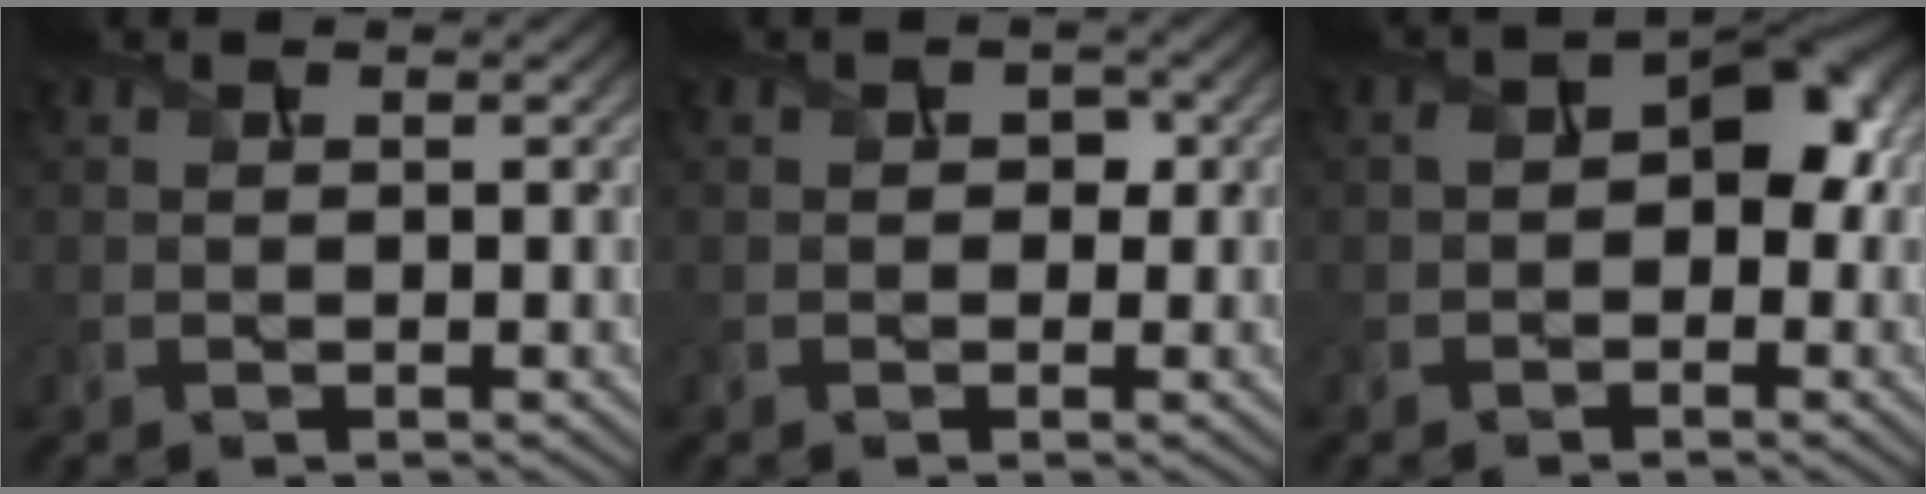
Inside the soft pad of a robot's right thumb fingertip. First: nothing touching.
{"total": 1.3, "force": [0.1, 1.1, 0.5], "torque": [-0.006, -0.004, -0.005]}
{"total": 5.7, "force": [-0.1, 3.6, 4.5], "torque": [-0.061, 0.009, -0.008]}